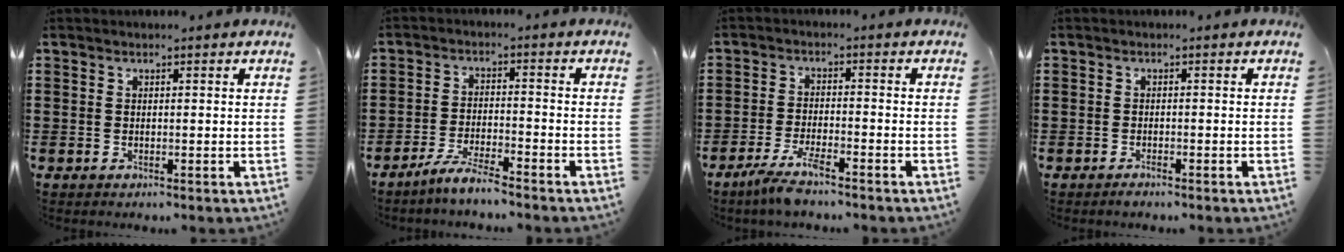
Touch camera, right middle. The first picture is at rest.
{"total": 4.7, "force": [-4.2, 0.1, 2.1], "torque": [-0.049, -0.005, -0.083]}
{"total": 4.9, "force": [-3.7, 0.3, 3.2], "torque": [-0.080, -0.017, -0.073]}
{"total": 0.8, "force": [-0.7, 0.1, 0.3], "torque": [-0.009, -0.005, -0.012]}